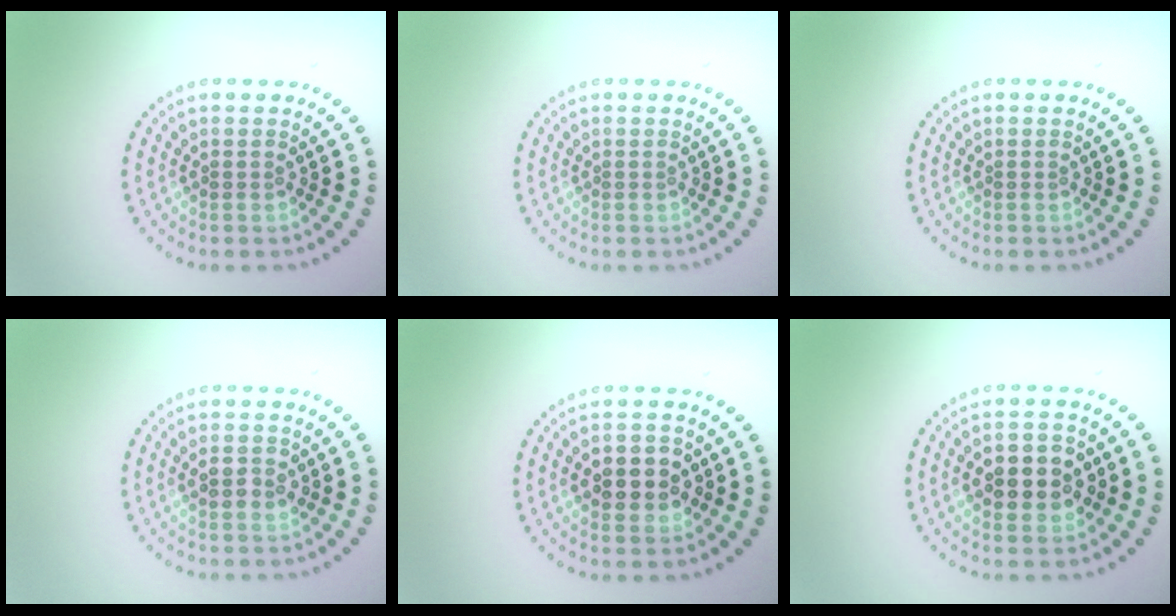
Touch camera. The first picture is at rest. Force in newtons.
{"total": 0.0}
{"total": 0.0}
{"total": 2.2, "press": 2.2, "slide": 0.3}
{"total": 3.9, "press": 3.9, "slide": 0.3}
{"total": 5.0, "press": 5.0, "slide": 0.2}